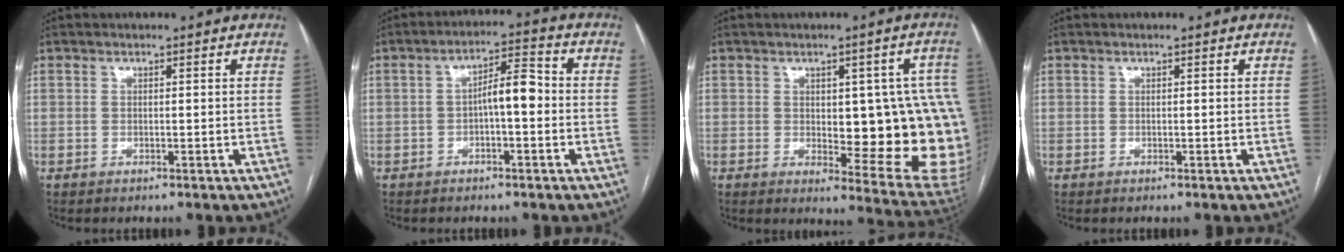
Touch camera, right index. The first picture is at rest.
{"total": 5.7, "force": [-0.7, 1.6, 5.5], "torque": [-0.088, 0.026, -0.011]}
{"total": 15.6, "force": [-0.1, 5.7, 14.5], "torque": [-0.125, 0.004, 0.015]}
{"total": 0.0}